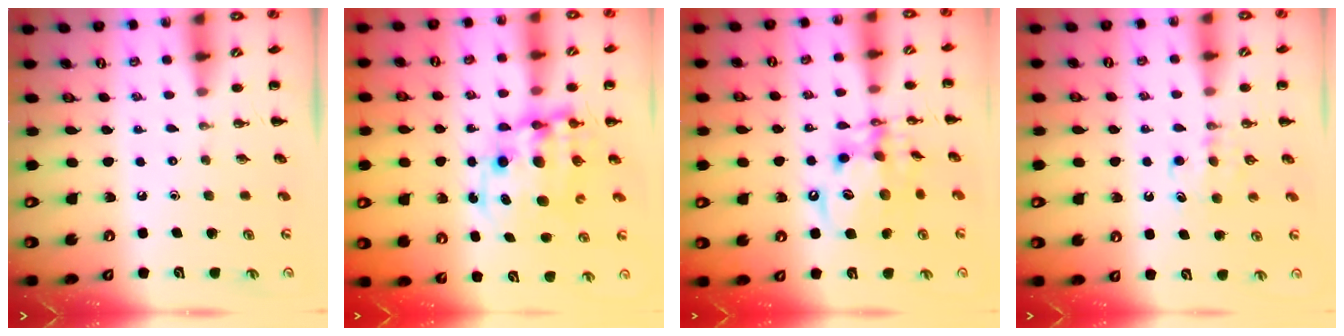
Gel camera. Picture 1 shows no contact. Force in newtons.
{"total": 12.8, "press": 12.4, "slide": 3.1}
{"total": 13.2, "press": 12.9, "slide": 2.4}
{"total": 6.0, "press": 5.8, "slide": 1.5}